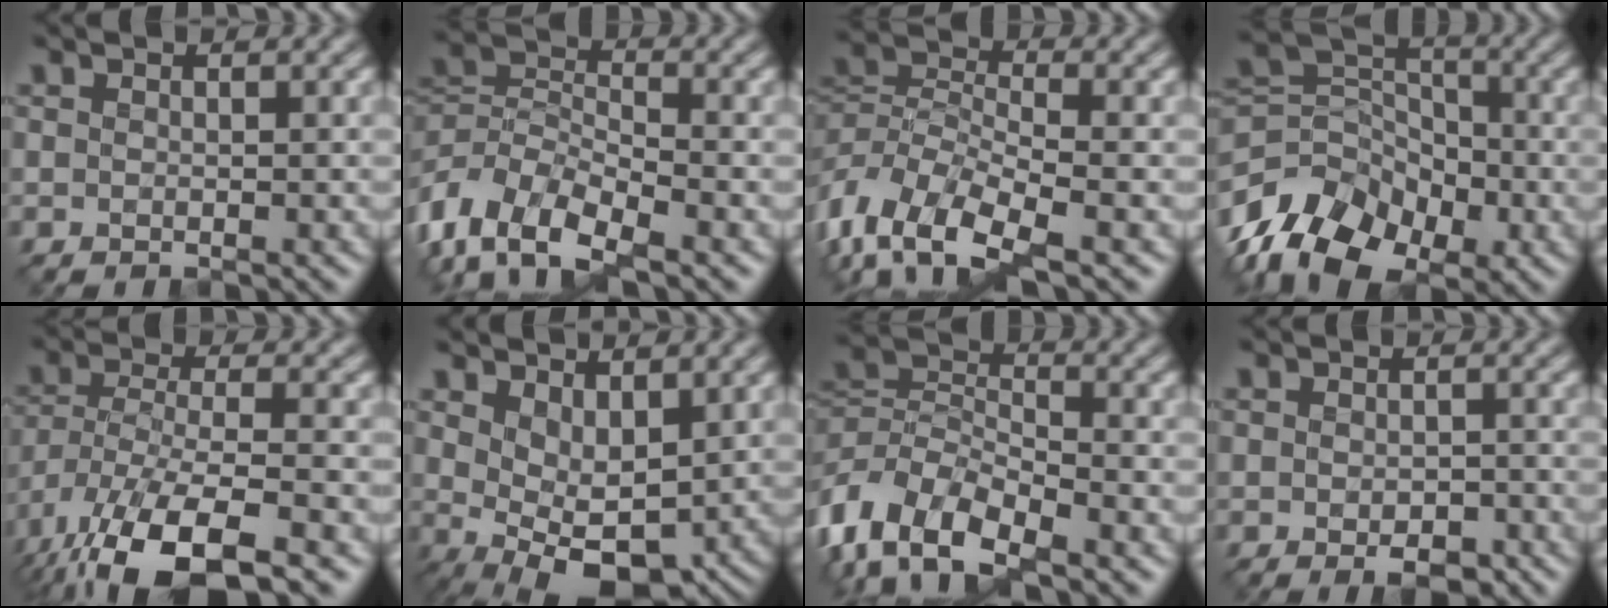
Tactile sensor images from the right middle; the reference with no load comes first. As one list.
[{"total": 7.9, "force": [-4.4, 4.1, 5.1], "torque": [-0.100, -0.002, -0.096]}, {"total": 7.8, "force": [-3.8, 3.8, 5.7], "torque": [-0.112, 0.003, -0.086]}, {"total": 11.3, "force": [-6.6, 7.4, 5.5], "torque": [-0.102, 0.018, -0.130]}, {"total": 12.1, "force": [-7.5, 4.3, 8.5], "torque": [-0.179, -0.033, -0.129]}, {"total": 5.3, "force": [0.9, 2.9, 4.3], "torque": [-0.081, -0.010, 0.022]}, {"total": 8.5, "force": [-4.7, 4.5, 5.5], "torque": [-0.108, 0.001, -0.103]}, {"total": 3.3, "force": [-1.6, 1.9, 2.1], "torque": [-0.024, -0.007, -0.025]}]